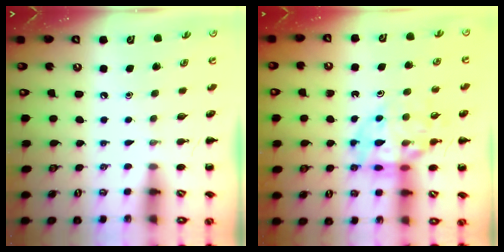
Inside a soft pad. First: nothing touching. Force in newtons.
{"total": 14.4, "press": 14.2, "slide": 2.6}